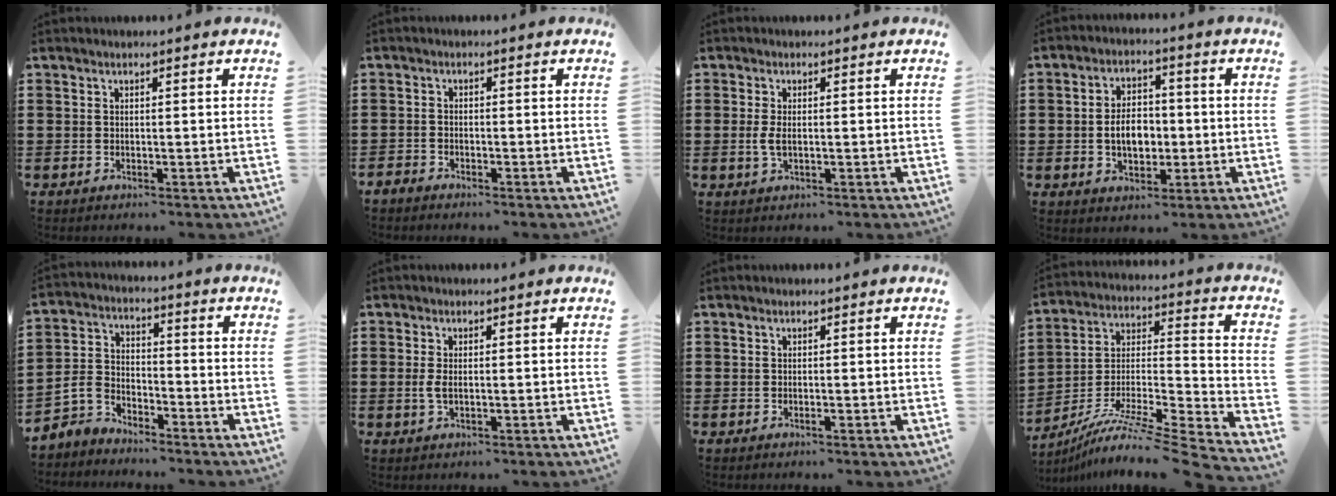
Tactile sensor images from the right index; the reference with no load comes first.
{"total": 1.3, "force": [-1.3, 0.4, 0.1], "torque": [-0.006, 0.002, -0.027]}
{"total": 2.5, "force": [-0.1, 1.0, 2.3], "torque": [-0.058, -0.004, -0.008]}
{"total": 5.9, "force": [-0.8, 3.7, 4.4], "torque": [-0.070, 0.004, -0.019]}
{"total": 4.4, "force": [-3.5, 2.4, 1.0], "torque": [-0.056, -0.004, -0.083]}
{"total": 1.8, "force": [-0.1, 0.7, 1.7], "torque": [-0.047, -0.005, -0.007]}
{"total": 0.0}
{"total": 8.8, "force": [-6.9, 0.0, 5.3], "torque": [-0.097, -0.005, -0.144]}